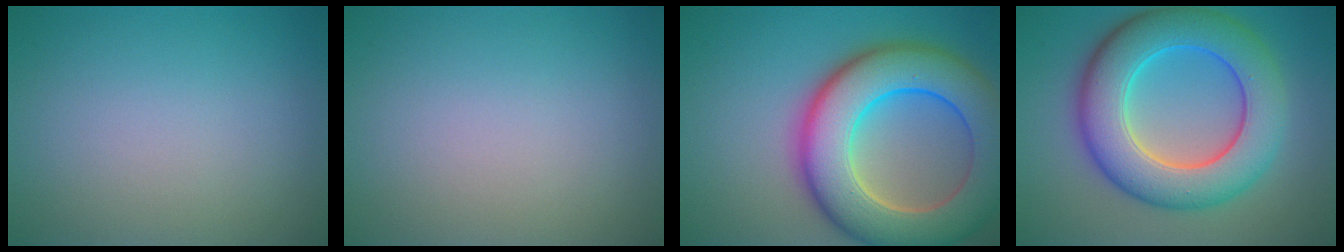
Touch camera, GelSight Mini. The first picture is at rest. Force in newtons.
{"total": 0.0}
{"total": 12.2, "press": 12.1, "slide": 0.6}
{"total": 10.2, "press": 10.2, "slide": 0.2}